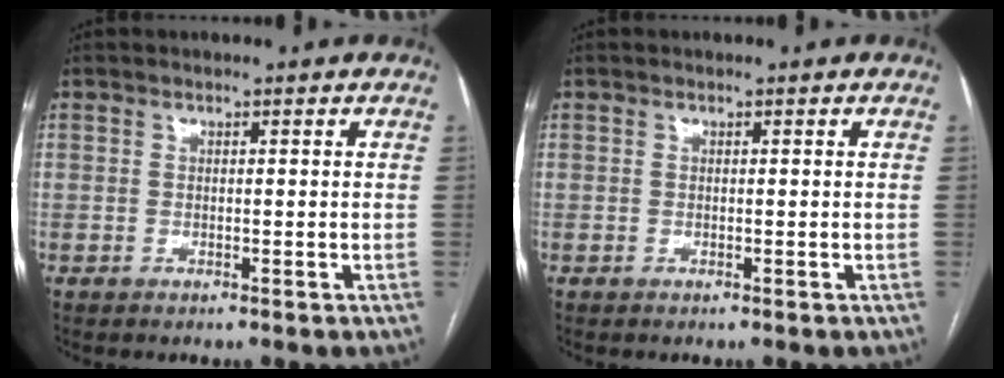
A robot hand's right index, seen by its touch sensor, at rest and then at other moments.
{"total": 0.0}